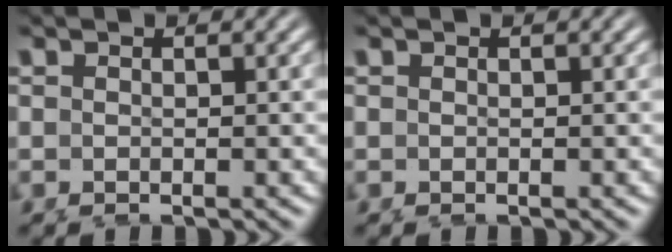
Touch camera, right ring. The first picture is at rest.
{"total": 0.0}